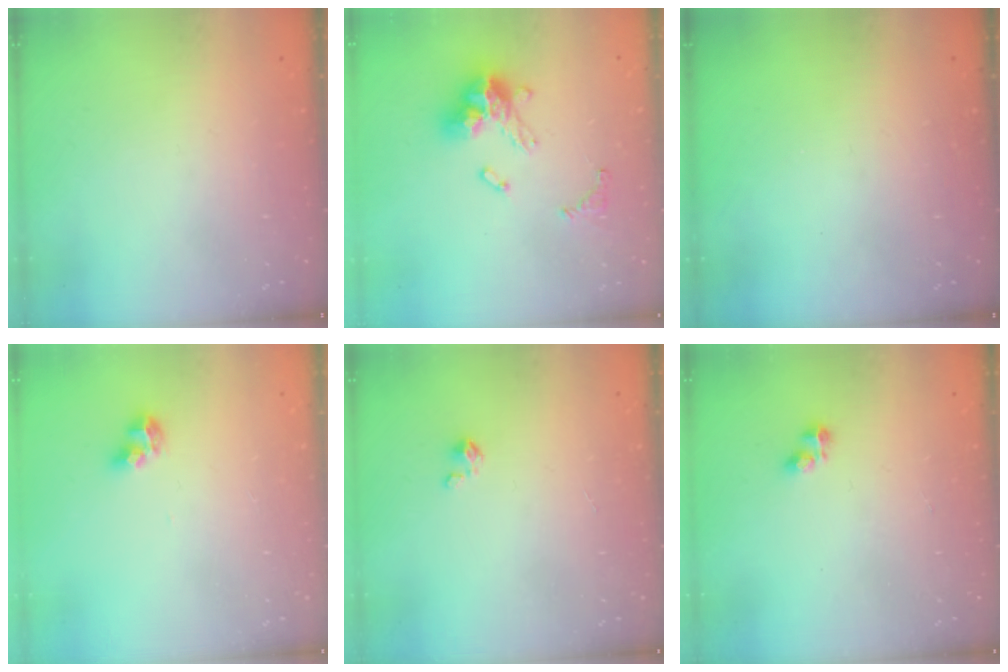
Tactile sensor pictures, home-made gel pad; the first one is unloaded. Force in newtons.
{"total": 13.4, "press": 13.4, "slide": 0.9}
{"total": 0.0}
{"total": 5.4, "press": 5.3, "slide": 1.1}
{"total": 0.0}
{"total": 2.7, "press": 2.7, "slide": 0.4}